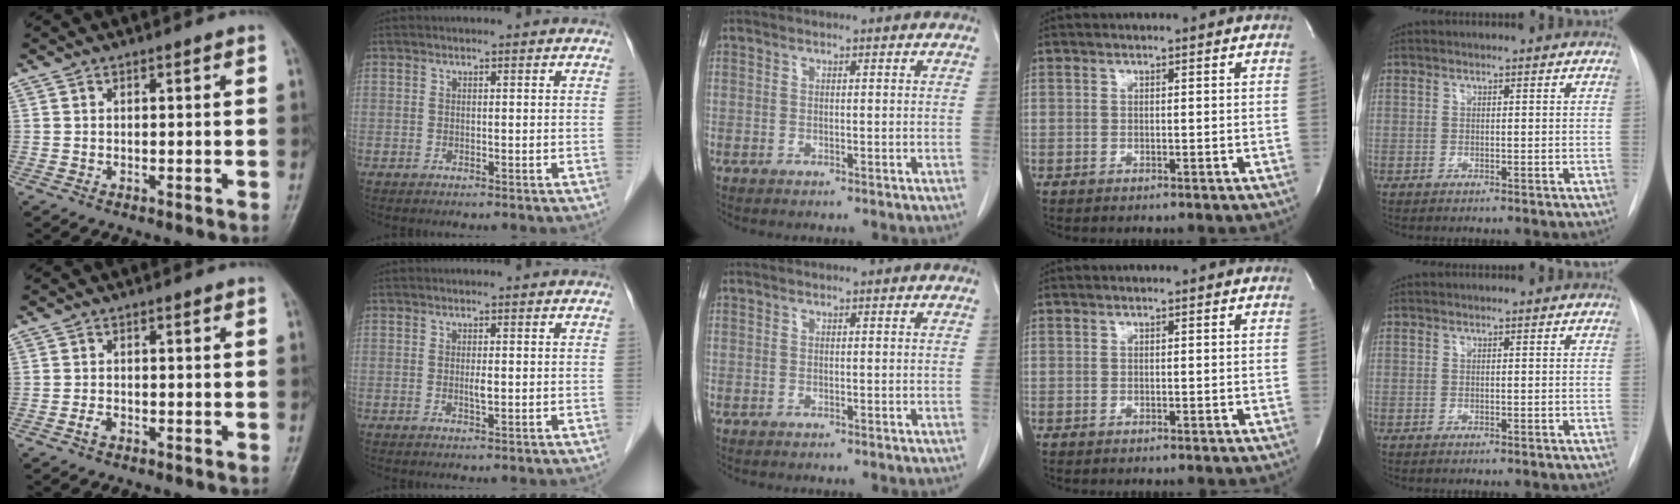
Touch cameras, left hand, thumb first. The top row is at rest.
{"thumb": {"total": 1.4, "force": [-0.8, 0.8, 0.8], "torque": [-0.018, 0.002, -0.017]}, "index": {"total": 1.2, "force": [0.0, 0.2, 1.2], "torque": [-0.022, -0.002, 0.000]}}